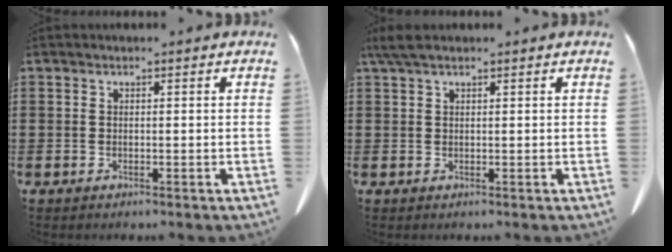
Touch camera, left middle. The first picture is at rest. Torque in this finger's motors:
{"motor_torque": [0.37, -0.16, 0.01, 0.05]}